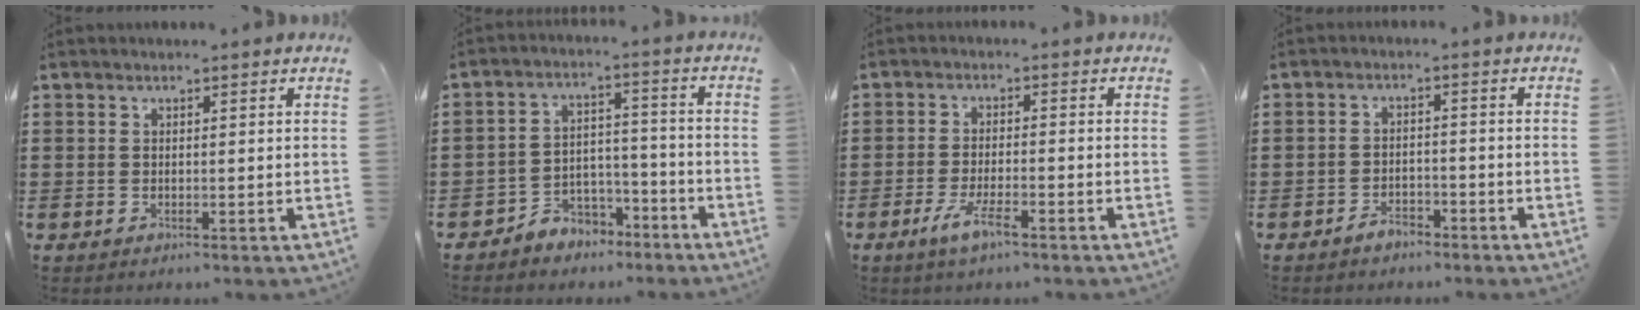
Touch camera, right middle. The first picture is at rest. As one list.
[{"total": 4.9, "force": [-4.3, 2.3, 0.1], "torque": [-0.010, 0.012, -0.089]}, {"total": 4.7, "force": [-2.9, 1.0, 3.6], "torque": [-0.077, -0.003, -0.056]}, {"total": 2.9, "force": [-2.6, 1.1, 0.4], "torque": [-0.012, 0.004, -0.054]}]